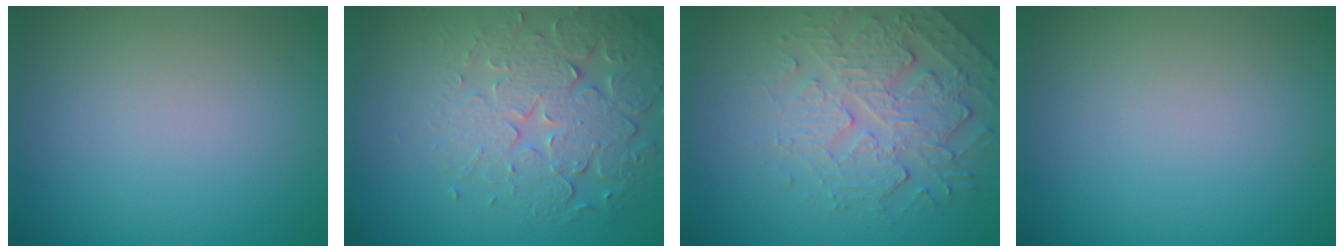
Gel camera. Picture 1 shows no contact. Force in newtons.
{"total": 5.7, "press": 4.7, "slide": 3.1}
{"total": 4.8, "press": 3.6, "slide": 3.1}
{"total": 0.0}